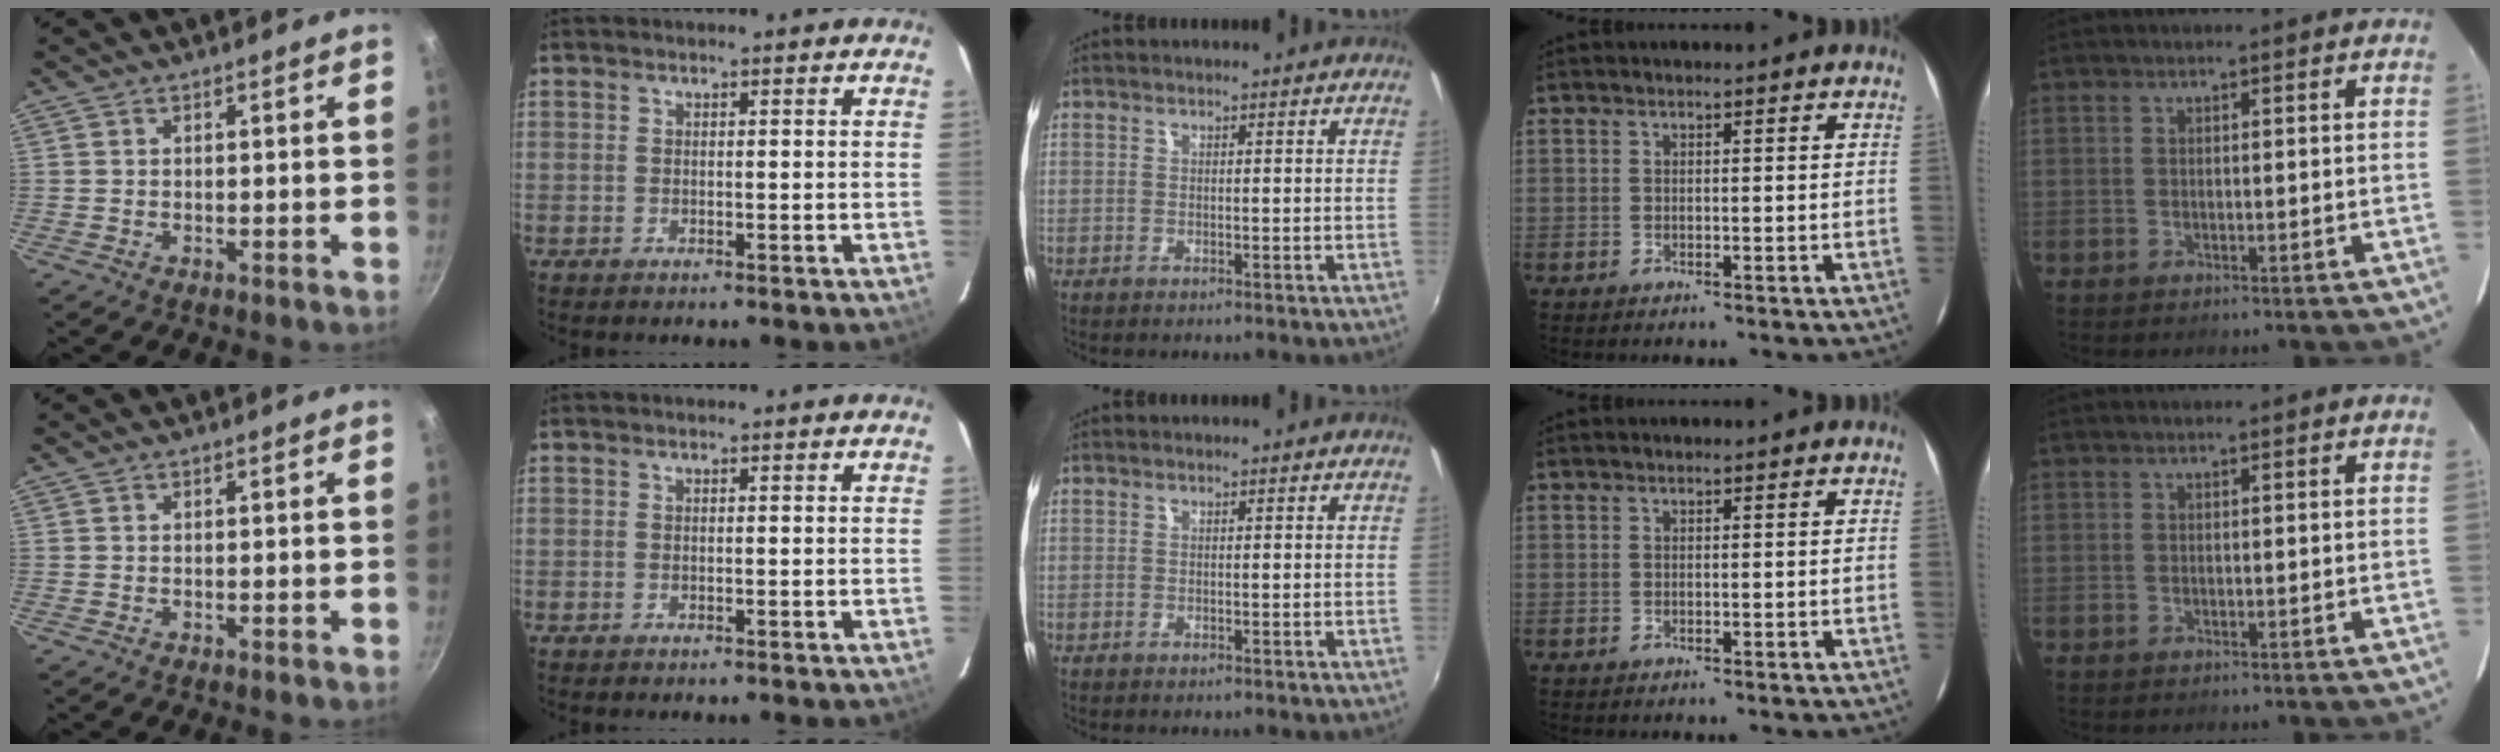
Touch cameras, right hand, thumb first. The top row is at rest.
{}